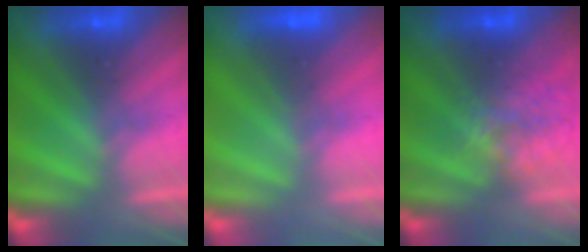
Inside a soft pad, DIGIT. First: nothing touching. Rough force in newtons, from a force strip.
{"total": 2.0}
{"total": 4.5}